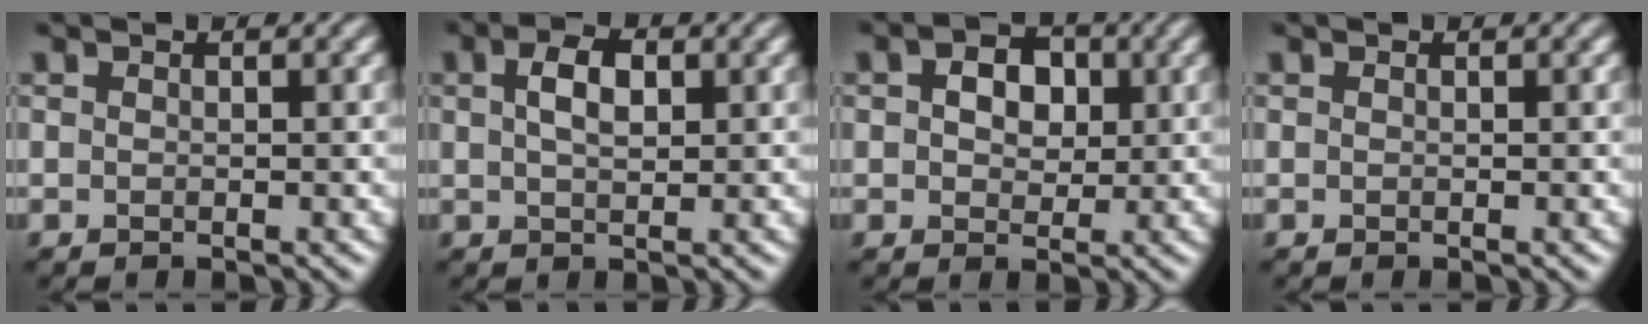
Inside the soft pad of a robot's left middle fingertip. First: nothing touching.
{"total": 3.1, "force": [0.9, 1.6, 2.5], "torque": [-0.048, 0.005, 0.016]}
{"total": 3.9, "force": [0.9, 2.7, 2.6], "torque": [-0.038, 0.003, 0.007]}
{"total": 0.0}